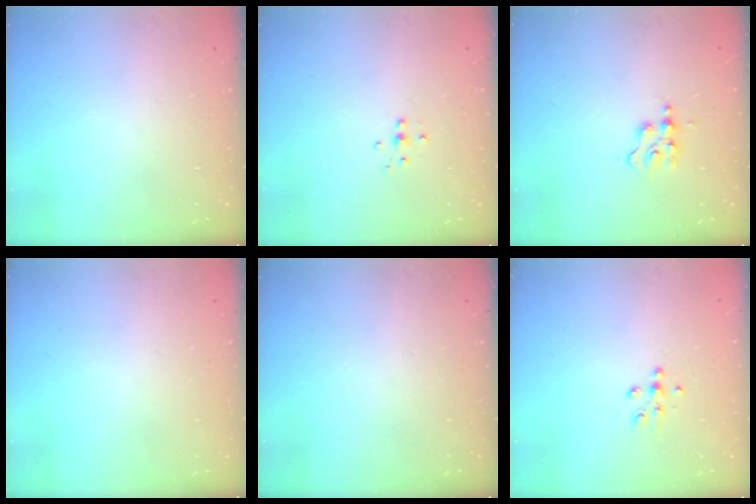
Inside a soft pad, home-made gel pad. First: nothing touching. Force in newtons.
{"total": 3.6, "press": 3.5, "slide": 0.3}
{"total": 2.6, "press": 2.6, "slide": 0.3}
{"total": 0.0}
{"total": 0.0}
{"total": 6.1, "press": 6.0, "slide": 1.3}